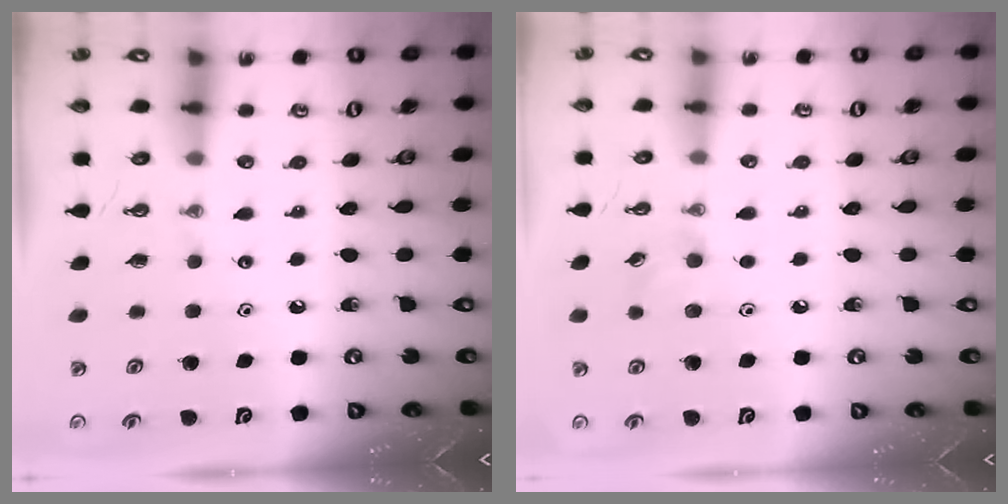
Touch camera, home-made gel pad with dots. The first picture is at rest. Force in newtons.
{"total": 5.9, "press": 5.7, "slide": 1.4}